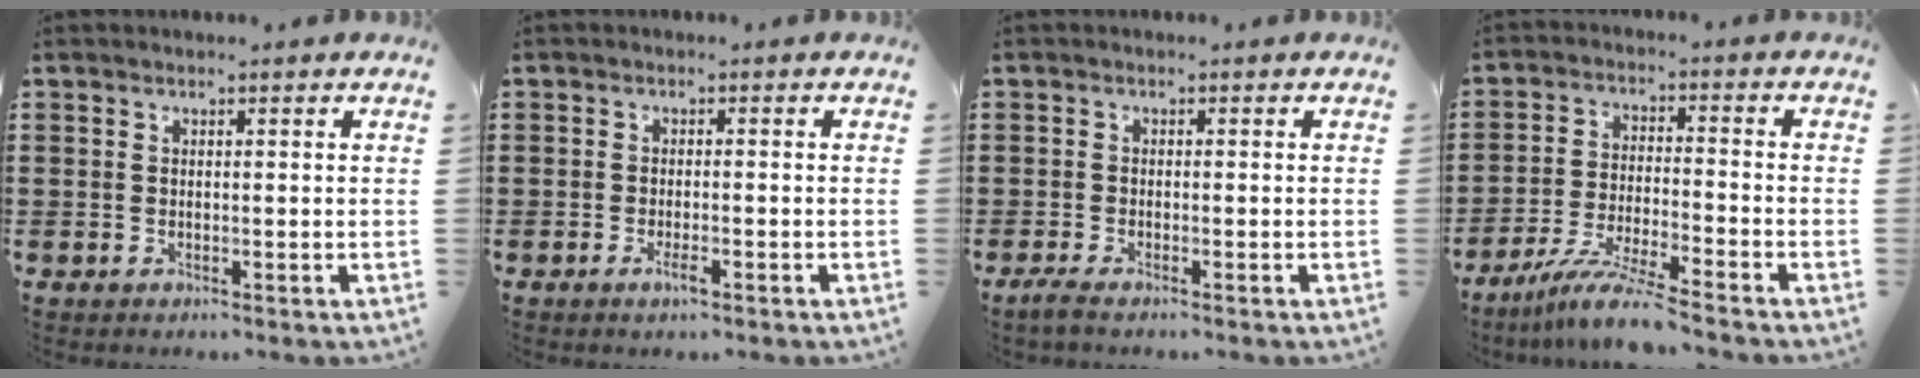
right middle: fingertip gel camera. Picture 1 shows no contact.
{"total": 2.1, "force": [-1.1, 0.4, 1.7], "torque": [-0.045, -0.008, -0.023]}
{"total": 1.3, "force": [-1.0, 0.0, 0.7], "torque": [-0.015, -0.002, -0.019]}
{"total": 7.8, "force": [-6.7, -0.3, 4.0], "torque": [-0.085, -0.013, -0.129]}